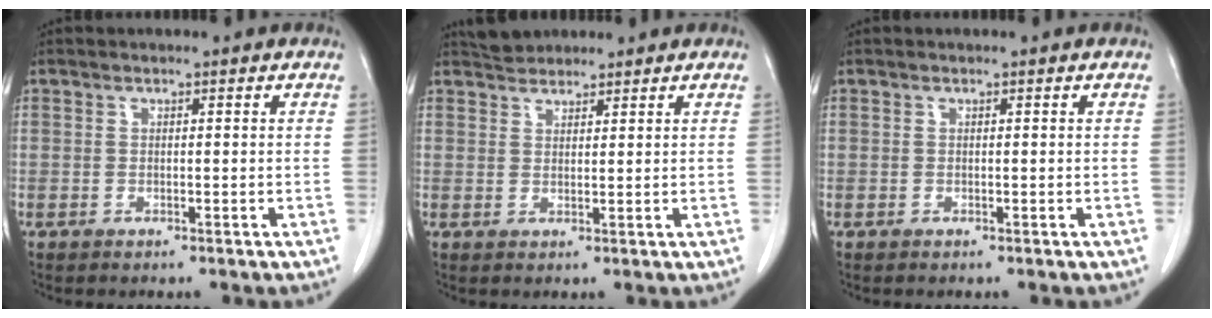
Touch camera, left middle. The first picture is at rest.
{"total": 2.9, "force": [2.7, 0.9, 0.1], "torque": [-0.008, 0.016, 0.049]}
{"total": 0.0}